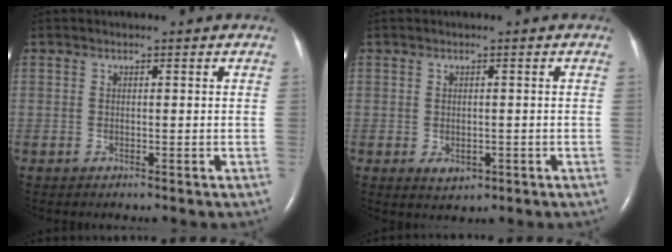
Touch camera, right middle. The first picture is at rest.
{"total": 2.3, "force": [-0.7, 1.6, 1.4], "torque": [-0.021, -0.001, 0.000]}